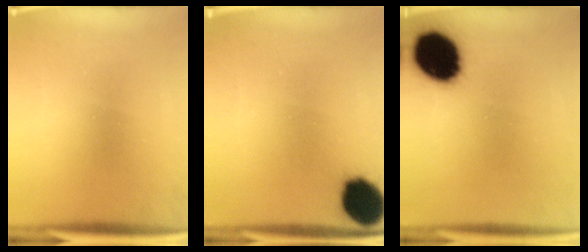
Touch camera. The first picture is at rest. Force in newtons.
{"total": 12.7}
{"total": 17.6}